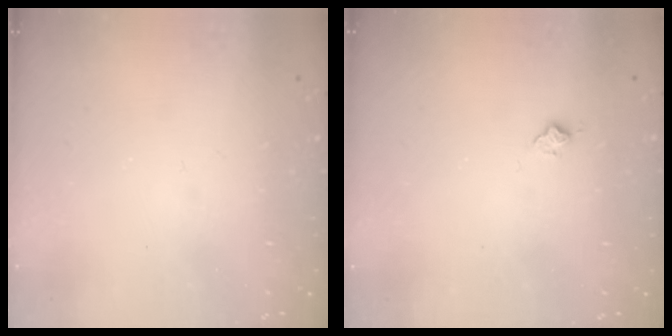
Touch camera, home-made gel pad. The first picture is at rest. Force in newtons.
{"total": 5.9, "press": 5.9, "slide": 0.7}